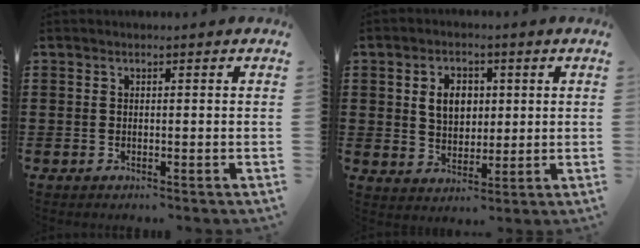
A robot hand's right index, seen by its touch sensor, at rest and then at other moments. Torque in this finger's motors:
{"motor_torque": [0.79, 0.31, 0.26, 0.07]}